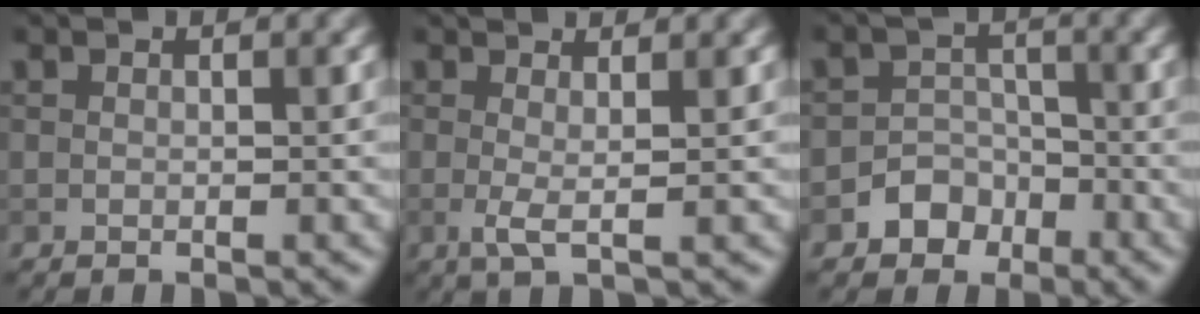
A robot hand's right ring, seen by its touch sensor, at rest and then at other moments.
{"total": 2.2, "force": [0.4, 0.5, 2.2], "torque": [-0.037, -0.001, 0.003]}
{"total": 3.5, "force": [-2.0, 2.8, 0.7], "torque": [0.025, 0.010, -0.044]}